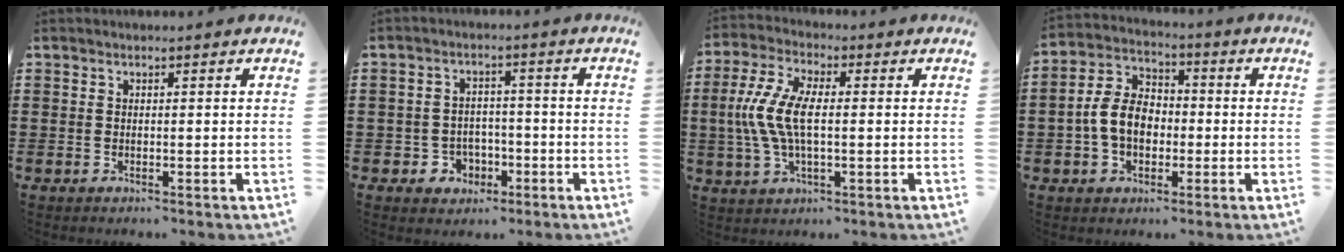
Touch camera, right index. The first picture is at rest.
{"total": 3.6, "force": [-1.7, 3.0, 1.0], "torque": [-0.029, 0.007, -0.036]}
{"total": 9.0, "force": [-0.7, 3.8, 8.2], "torque": [-0.193, -0.005, -0.022]}
{"total": 7.6, "force": [-1.2, 5.4, 5.2], "torque": [-0.128, 0.008, -0.029]}